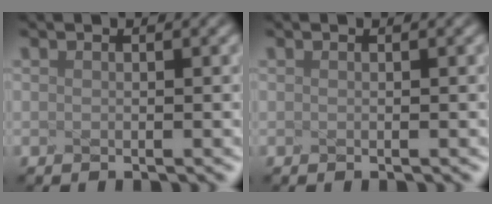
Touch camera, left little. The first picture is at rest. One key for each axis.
{"total": 0.0}